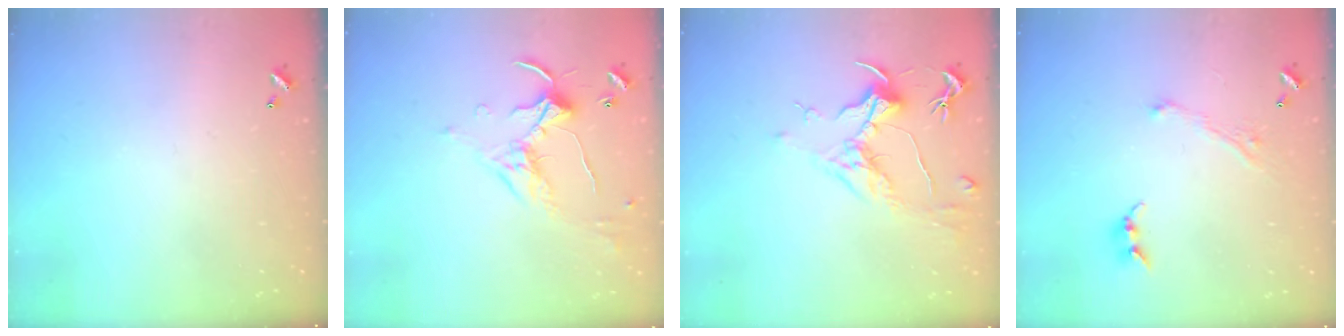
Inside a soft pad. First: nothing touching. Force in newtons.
{"total": 1.2, "press": 0.8, "slide": 0.8}
{"total": 1.5, "press": 1.3, "slide": 0.8}
{"total": 2.8, "press": 2.8, "slide": 0.1}